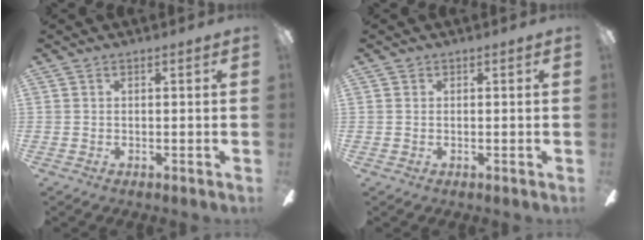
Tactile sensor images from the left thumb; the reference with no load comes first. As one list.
[{"total": 0.6, "force": [0.0, 0.6, 0.0], "torque": [0.001, 0.005, 0.000]}]